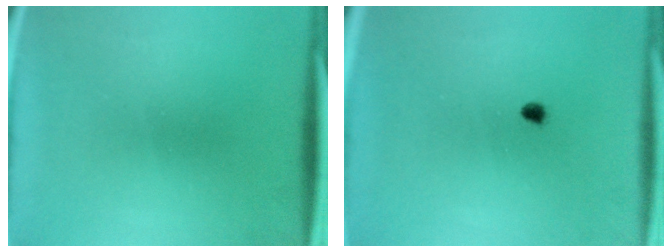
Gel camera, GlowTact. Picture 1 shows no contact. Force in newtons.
{"total": 1.3}